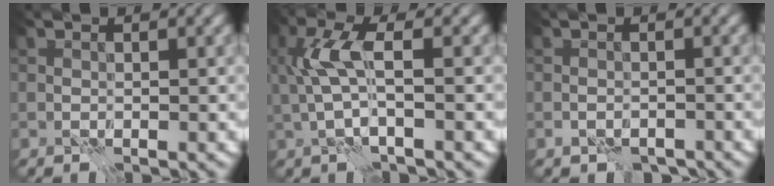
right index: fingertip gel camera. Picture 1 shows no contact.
{"total": 3.9, "force": [0.7, 1.0, 3.7], "torque": [-0.085, 0.008, 0.010]}
{"total": 1.3, "force": [-1.1, 0.5, 0.5], "torque": [-0.003, -0.007, -0.018]}